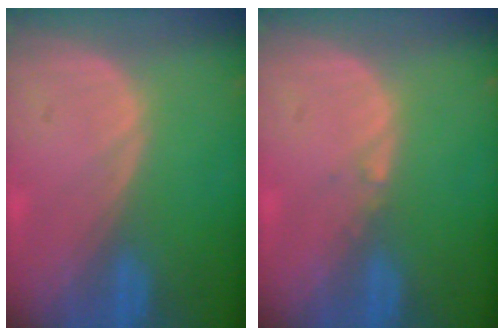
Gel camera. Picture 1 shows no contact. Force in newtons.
{"total": 0.6, "press": 0.5, "slide": 0.4}